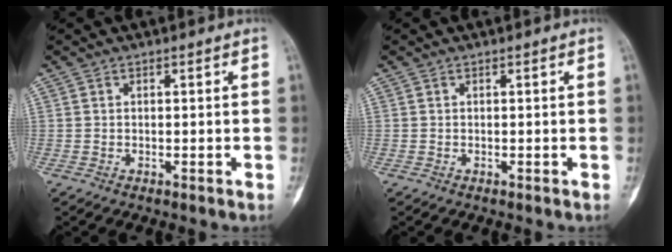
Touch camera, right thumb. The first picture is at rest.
{"total": 0.0}